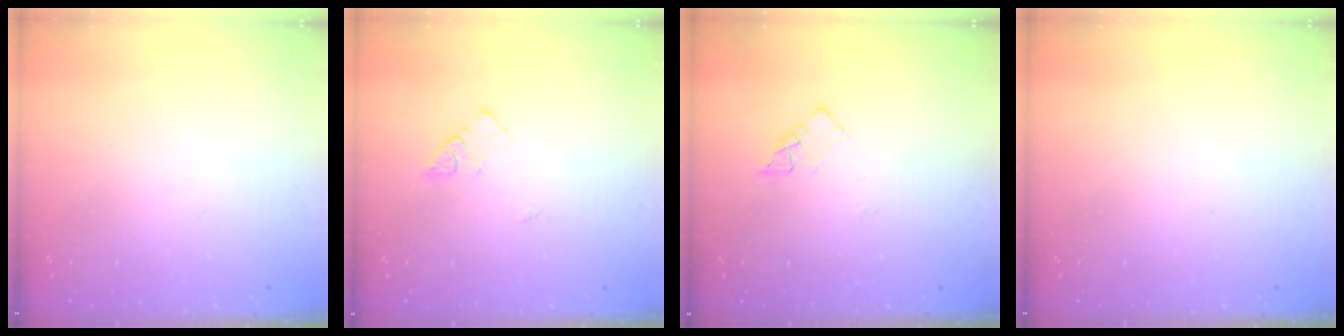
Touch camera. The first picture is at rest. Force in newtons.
{"total": 2.8, "press": 2.7, "slide": 0.4}
{"total": 3.6, "press": 3.6, "slide": 0.3}
{"total": 0.0}